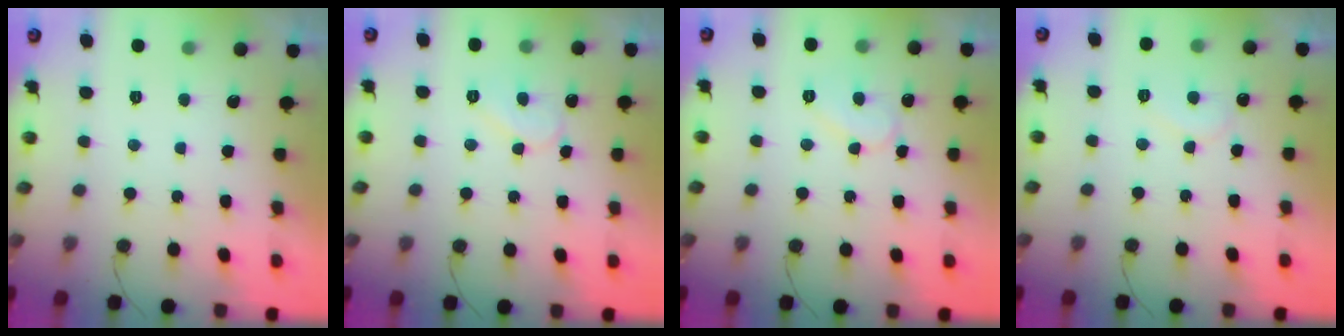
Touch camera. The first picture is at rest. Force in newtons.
{"total": 8.0, "press": 8.0, "slide": 0.5}
{"total": 7.8, "press": 7.7, "slide": 0.7}
{"total": 6.0, "press": 6.0, "slide": 0.4}